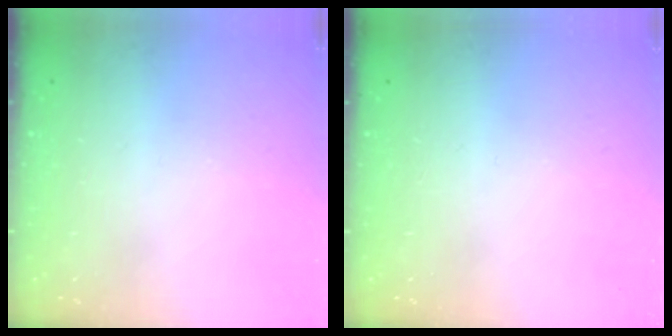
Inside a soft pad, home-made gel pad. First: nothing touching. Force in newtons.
{"total": 0.0}